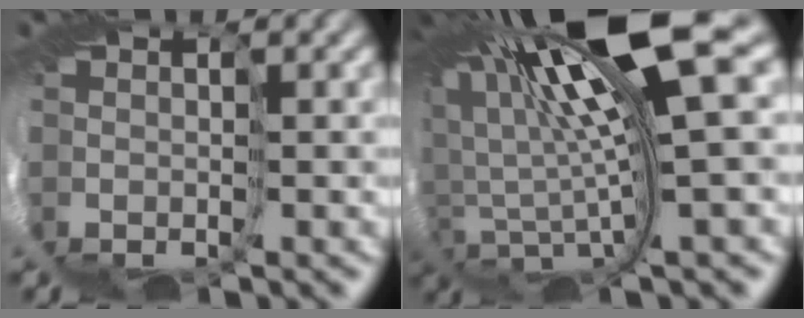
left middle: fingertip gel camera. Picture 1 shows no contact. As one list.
[{"total": 12.1, "force": [6.9, 1.3, 9.9], "torque": [-0.214, 0.008, 0.120]}]